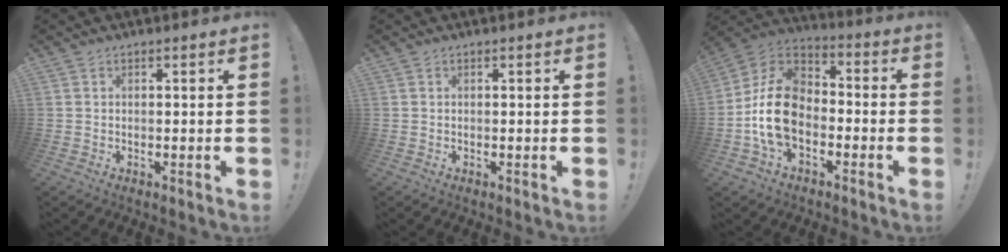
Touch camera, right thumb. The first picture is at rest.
{"total": 0.0}
{"total": 16.6, "force": [-4.2, 11.5, 11.2], "torque": [-0.208, 0.039, -0.066]}